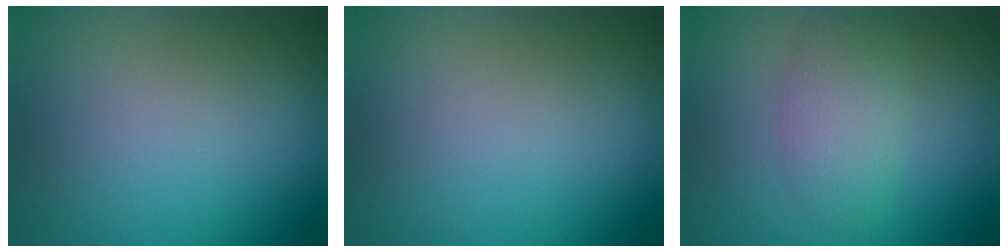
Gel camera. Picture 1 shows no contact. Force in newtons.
{"total": 0.0}
{"total": 3.4, "press": 3.4, "slide": 0.1}